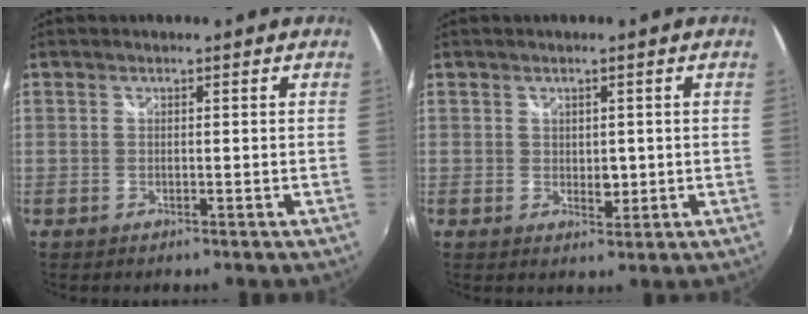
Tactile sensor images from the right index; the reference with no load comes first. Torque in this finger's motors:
{"motor_torque": [-0.95, 1.19, 0.01, 0.00]}